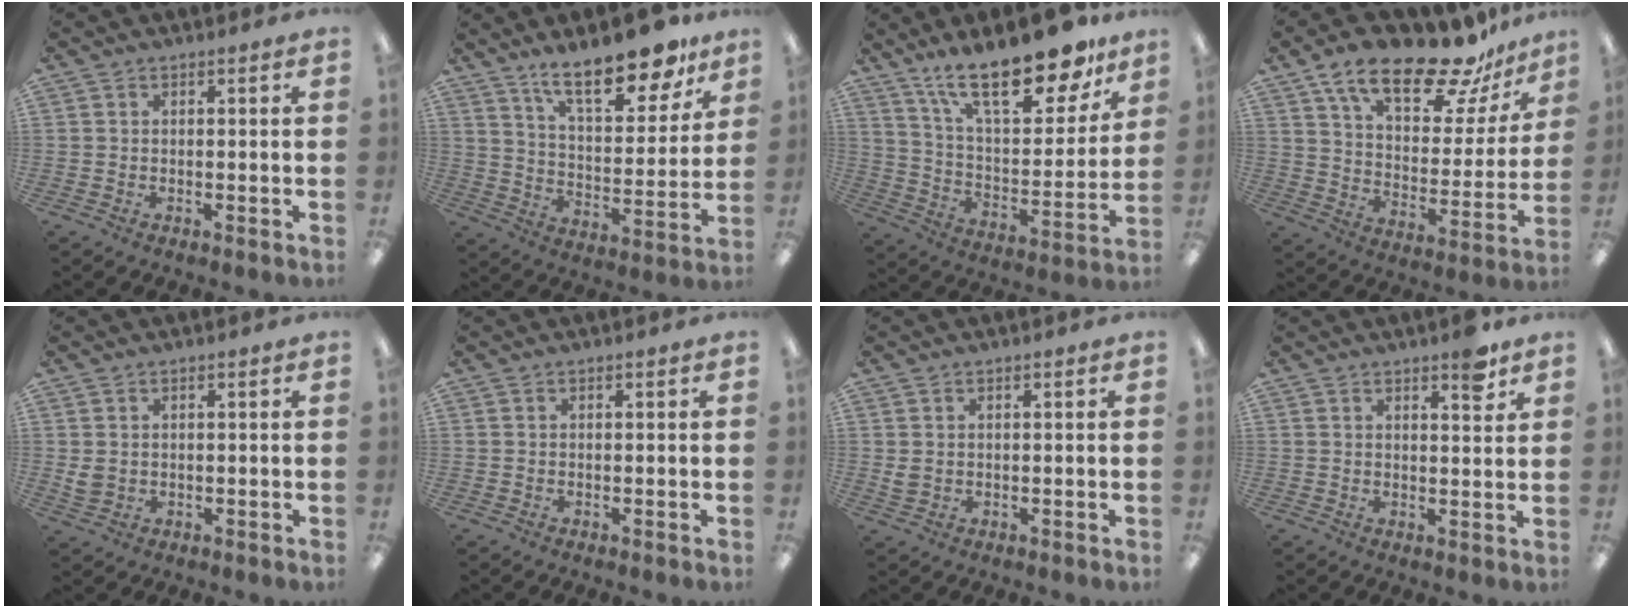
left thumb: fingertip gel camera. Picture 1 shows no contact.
{"total": 18.9, "force": [14.2, 6.6, 10.6], "torque": [-0.163, -0.086, 0.237]}
{"total": 24.7, "force": [17.7, 8.6, 14.9], "torque": [-0.231, -0.114, 0.297]}
{"total": 21.0, "force": [15.4, 7.5, 12.0], "torque": [-0.196, -0.099, 0.262]}
{"total": 2.7, "force": [0.8, 2.2, 1.4], "torque": [-0.020, 0.000, 0.015]}
{"total": 0.0}
{"total": 1.9, "force": [0.7, 1.5, 1.0], "torque": [-0.014, 0.000, 0.011]}
{"total": 5.4, "force": [3.9, 1.6, 3.4], "torque": [-0.036, -0.022, 0.062]}